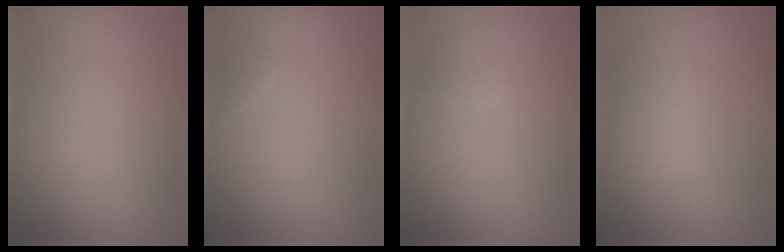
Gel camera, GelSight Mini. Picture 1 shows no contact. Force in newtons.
{"total": 0.9, "press": 0.9, "slide": 0.0}
{"total": 1.0, "press": 1.0, "slide": 0.0}
{"total": 3.2, "press": 3.2, "slide": 0.1}